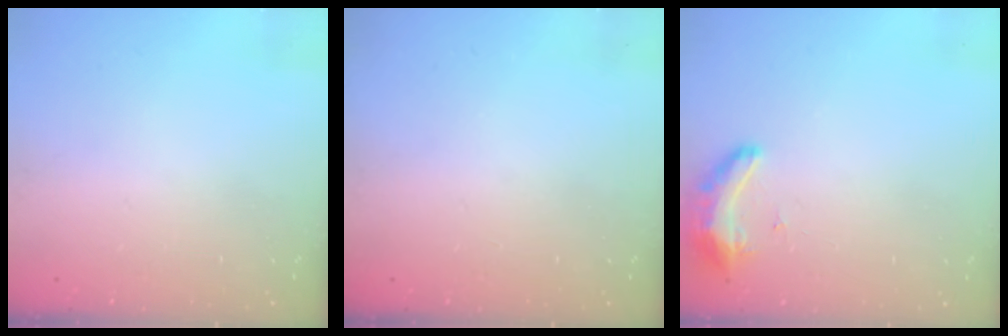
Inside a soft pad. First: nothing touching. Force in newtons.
{"total": 0.0}
{"total": 11.5, "press": 9.6, "slide": 6.3}